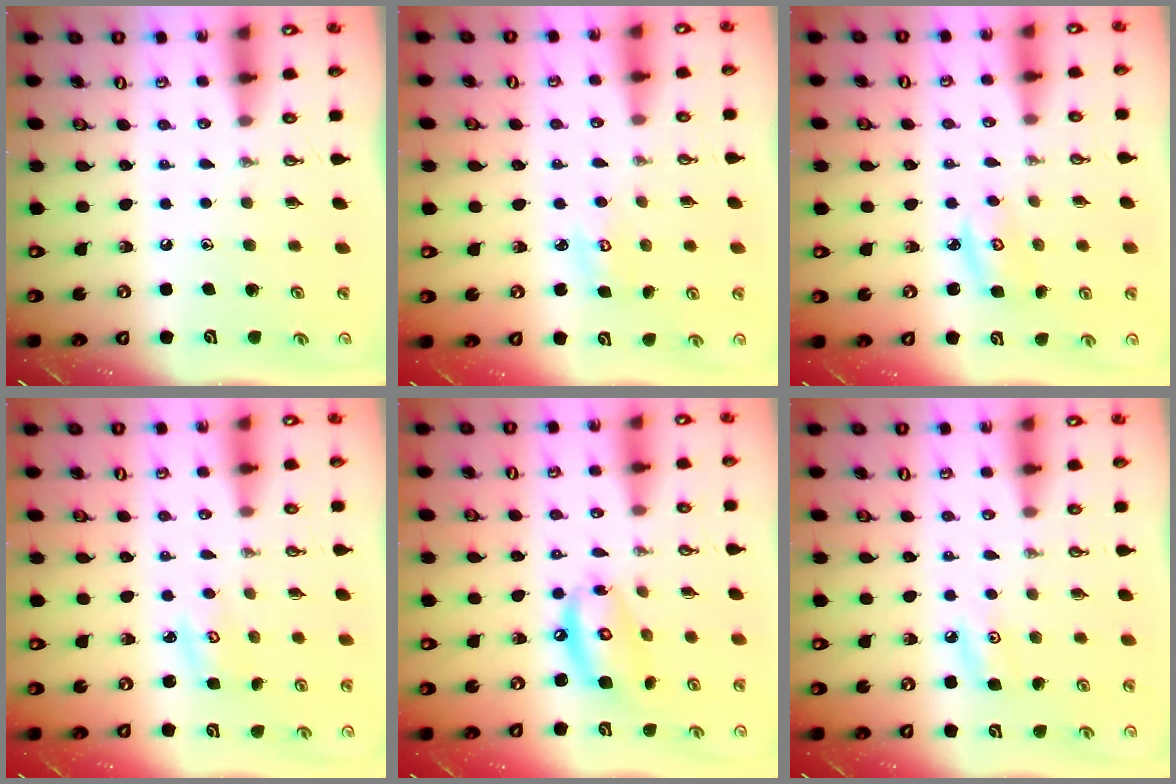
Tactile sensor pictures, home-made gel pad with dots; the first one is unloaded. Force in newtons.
{"total": 4.0, "press": 4.0, "slide": 0.3}
{"total": 3.4, "press": 3.4, "slide": 0.2}
{"total": 3.4, "press": 3.3, "slide": 0.5}
{"total": 11.2, "press": 11.1, "slide": 1.2}
{"total": 4.9, "press": 4.8, "slide": 0.7}